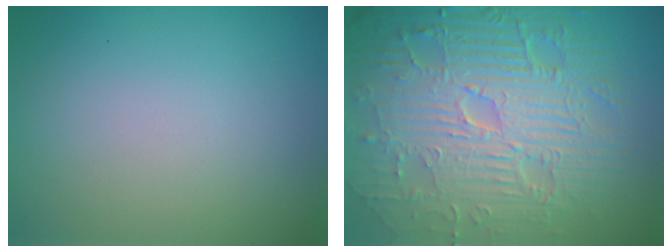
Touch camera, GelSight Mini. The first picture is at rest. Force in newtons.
{"total": 11.2, "press": 7.3, "slide": 8.5}